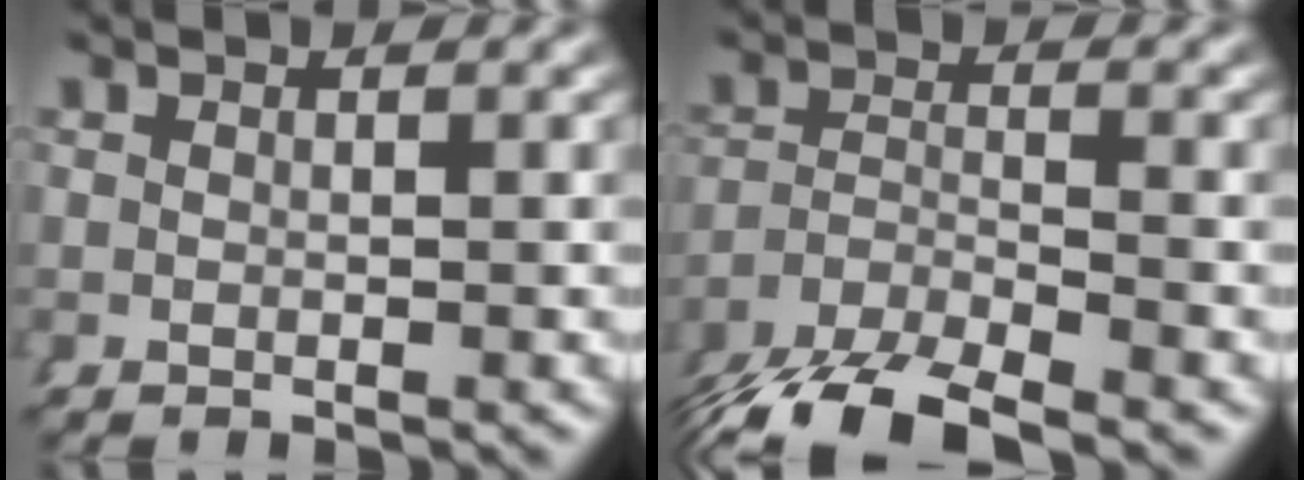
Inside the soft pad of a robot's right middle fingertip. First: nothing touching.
{"total": 7.2, "force": [-5.9, 2.3, 3.3], "torque": [-0.064, -0.014, -0.092]}